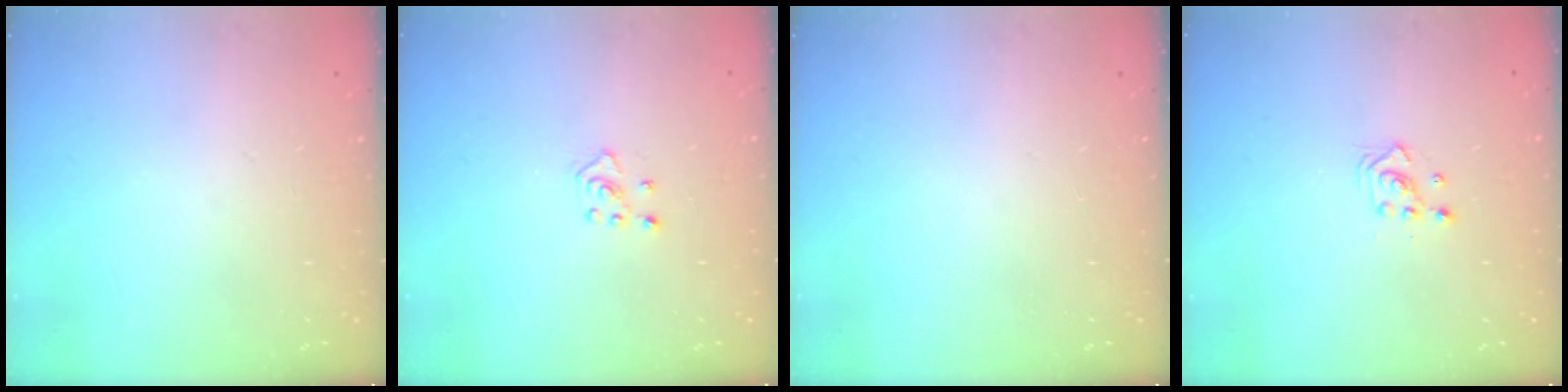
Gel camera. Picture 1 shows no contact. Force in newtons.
{"total": 4.0, "press": 4.0, "slide": 0.5}
{"total": 0.0}
{"total": 2.4, "press": 2.4, "slide": 0.3}